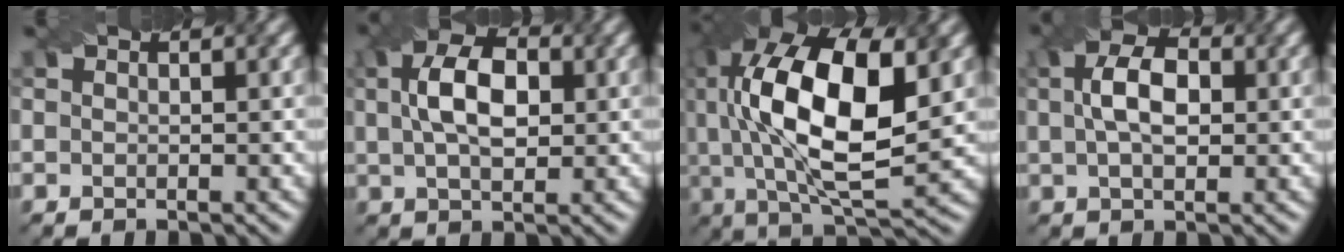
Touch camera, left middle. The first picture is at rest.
{"total": 6.1, "force": [1.1, 3.4, 4.9], "torque": [-0.091, 0.013, 0.015]}
{"total": 15.2, "force": [2.7, 6.6, 13.4], "torque": [-0.257, 0.003, 0.048]}
{"total": 4.8, "force": [0.7, 2.7, 3.9], "torque": [-0.075, 0.008, 0.008]}